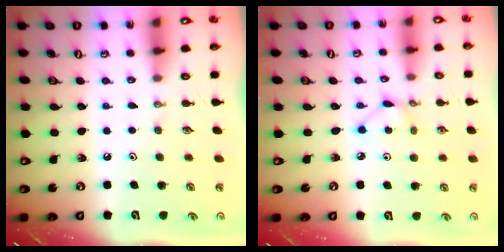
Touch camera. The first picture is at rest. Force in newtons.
{"total": 3.1, "press": 3.1, "slide": 0.4}